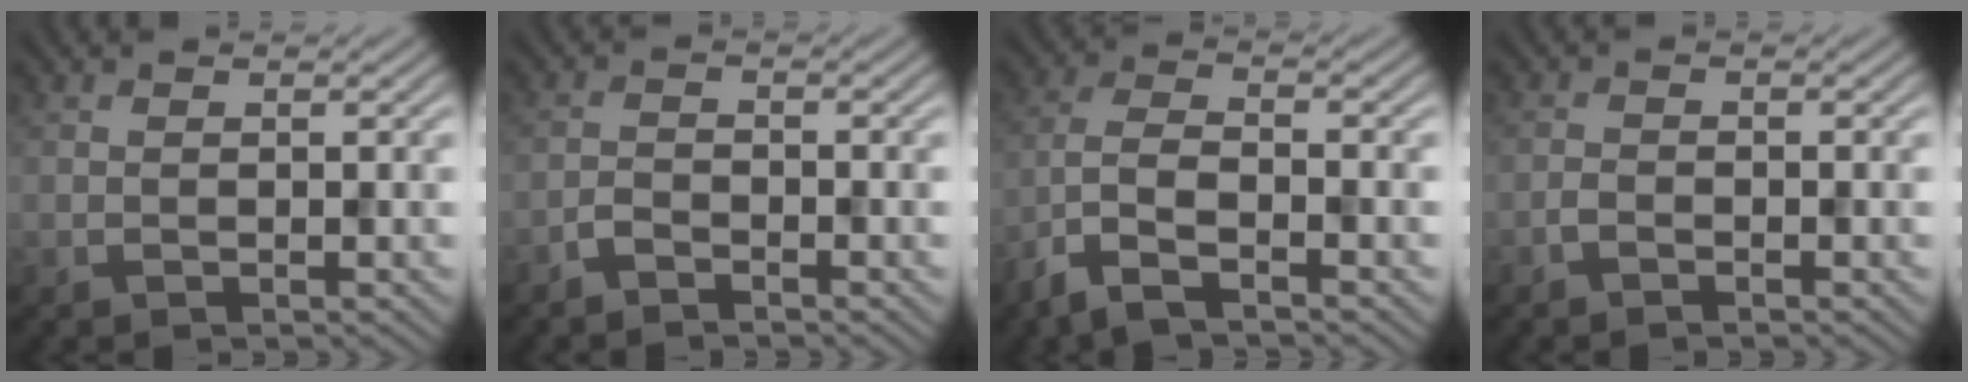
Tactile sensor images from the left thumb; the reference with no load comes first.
{"total": 1.7, "force": [-1.5, 0.5, 0.6], "torque": [-0.011, 0.003, -0.037]}
{"total": 6.1, "force": [-4.2, 1.8, 4.1], "torque": [-0.089, -0.001, -0.096]}
{"total": 1.2, "force": [-1.0, 0.4, 0.5], "torque": [-0.011, 0.001, -0.023]}